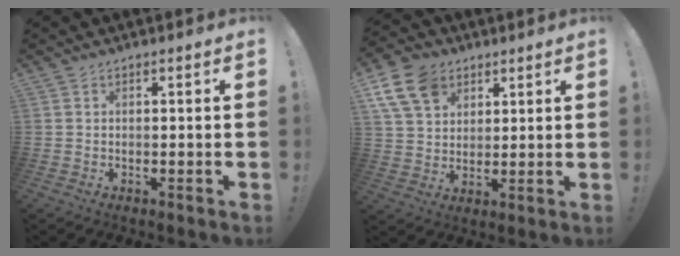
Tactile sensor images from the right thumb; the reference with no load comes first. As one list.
[{"total": 13.0, "force": [6.5, 9.3, 6.4], "torque": [-0.113, -0.029, 0.127]}]